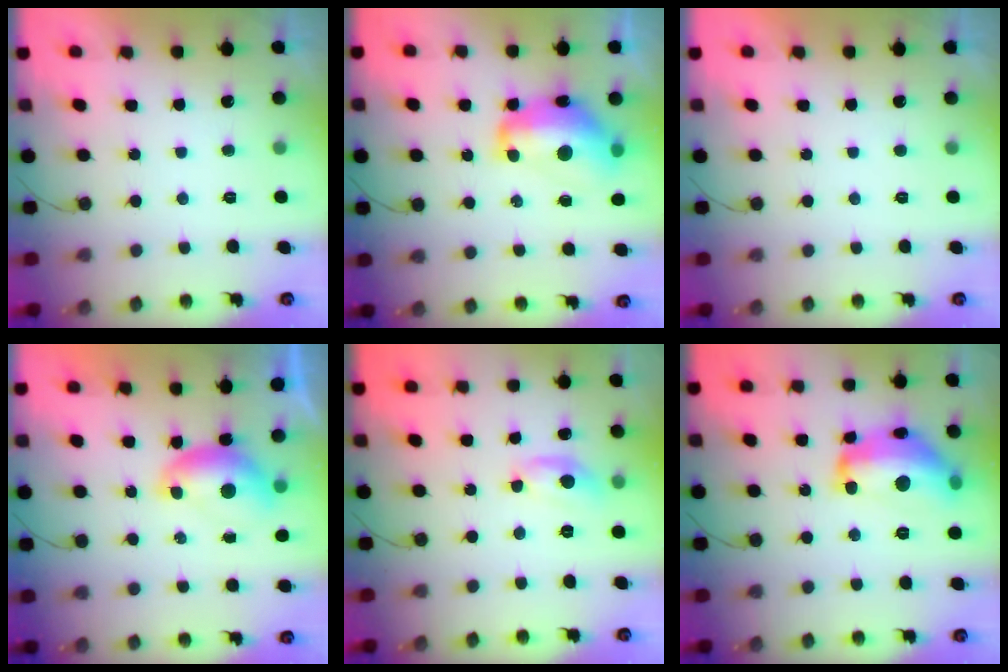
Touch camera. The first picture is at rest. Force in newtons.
{"total": 15.2, "press": 15.2, "slide": 1.4}
{"total": 0.0}
{"total": 7.3, "press": 7.3, "slide": 0.5}
{"total": 8.3, "press": 8.3, "slide": 0.6}
{"total": 17.3, "press": 17.3, "slide": 0.9}